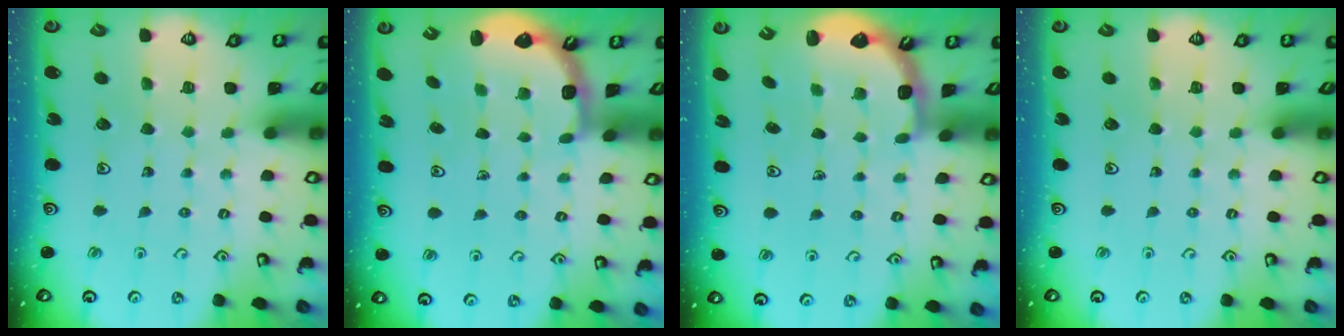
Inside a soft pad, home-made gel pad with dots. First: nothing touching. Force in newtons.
{"total": 2.5, "press": 2.1, "slide": 1.3}
{"total": 2.5, "press": 2.1, "slide": 1.3}
{"total": 0.0}